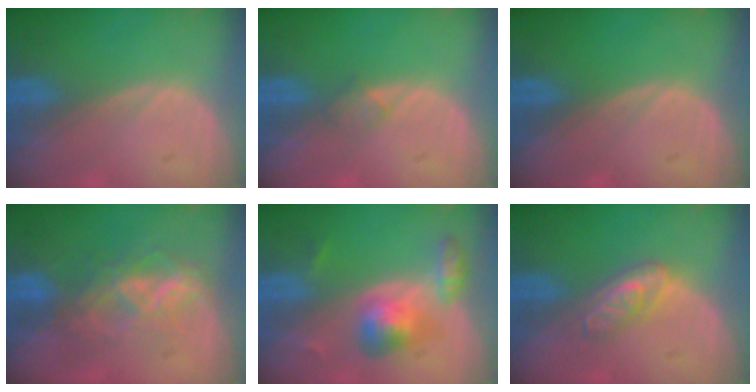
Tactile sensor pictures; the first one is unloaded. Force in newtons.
{"total": 1.4, "press": 1.4, "slide": 0.1}
{"total": 0.0}
{"total": 5.9, "press": 5.9, "slide": 0.8}
{"total": 5.6, "press": 5.4, "slide": 1.5}
{"total": 4.7, "press": 4.2, "slide": 2.2}